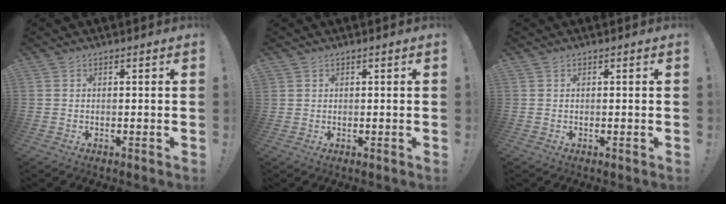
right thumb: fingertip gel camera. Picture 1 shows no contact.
{"total": 0.9, "force": [0.4, 0.8, 0.0], "torque": [0.008, -0.004, 0.007]}
{"total": 0.0}